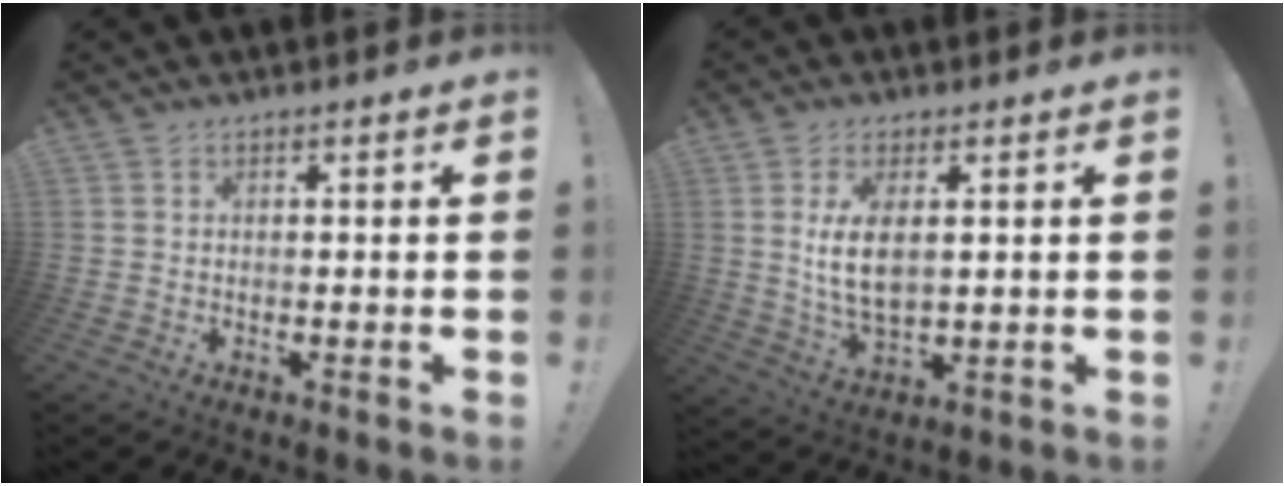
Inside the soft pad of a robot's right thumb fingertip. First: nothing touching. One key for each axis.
{"total": 8.7, "fx": 1.8, "fy": 4.0, "fz": 7.6, "tx": -0.144, "ty": -0.023, "tz": 0.026}